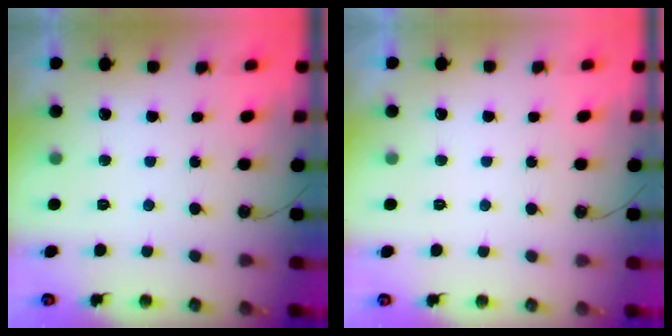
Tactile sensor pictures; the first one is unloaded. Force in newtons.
{"total": 0.0}